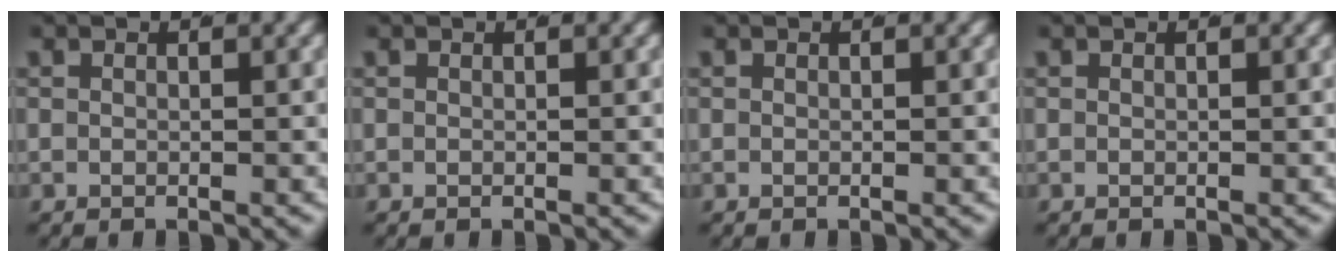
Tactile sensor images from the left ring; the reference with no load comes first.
{"total": 0.0}
{"total": 0.0}
{"total": 0.0}